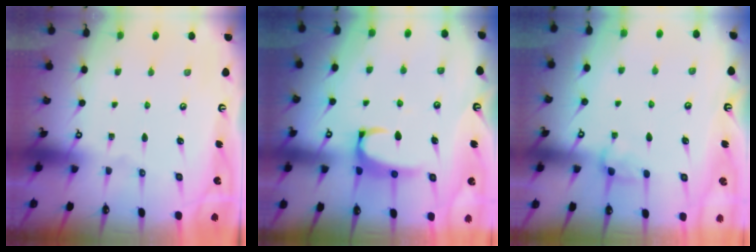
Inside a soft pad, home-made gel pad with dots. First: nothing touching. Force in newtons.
{"total": 2.6, "press": 2.5, "slide": 0.7}
{"total": 2.7, "press": 2.6, "slide": 0.6}